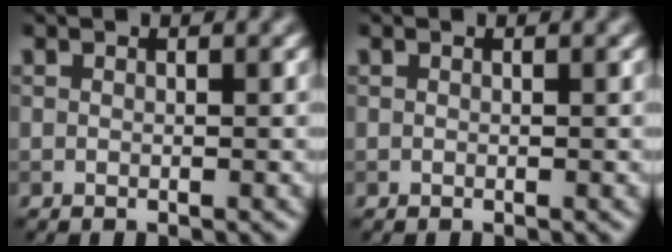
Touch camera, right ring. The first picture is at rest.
{"total": 0.0}